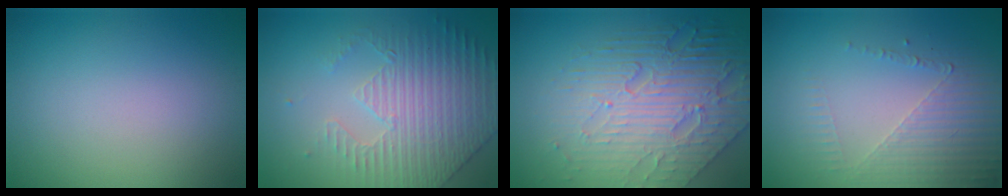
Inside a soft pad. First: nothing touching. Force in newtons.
{"total": 4.5, "press": 3.6, "slide": 2.8}
{"total": 8.4, "press": 5.7, "slide": 6.2}
{"total": 5.3, "press": 3.1, "slide": 4.3}